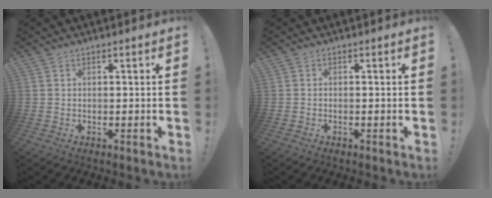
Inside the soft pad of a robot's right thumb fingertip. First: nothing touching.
{"total": 0.0}